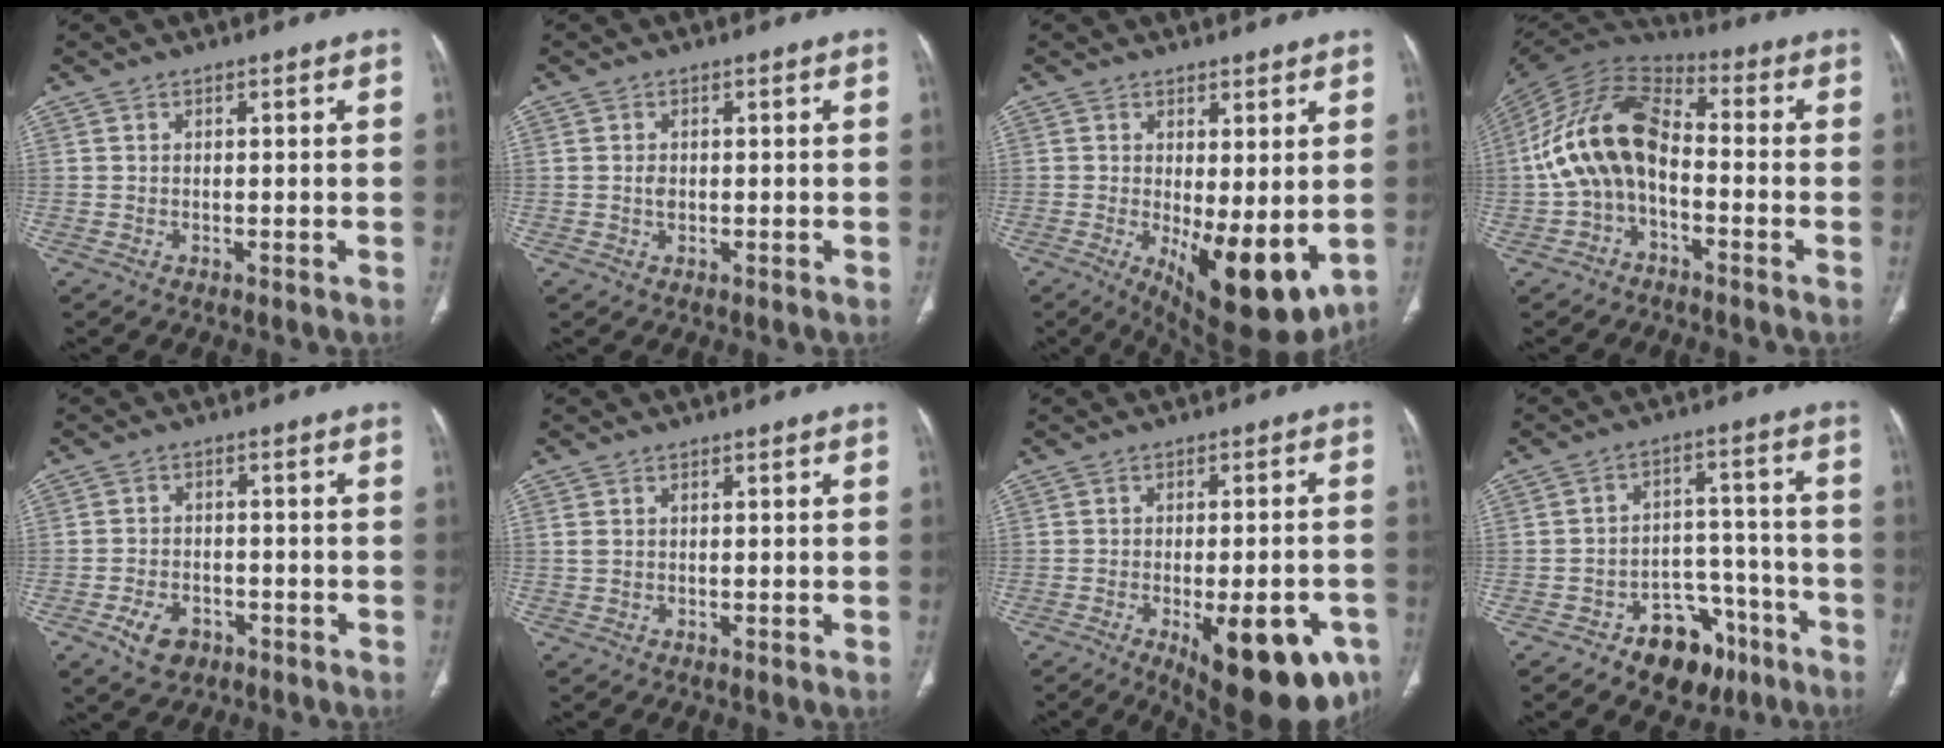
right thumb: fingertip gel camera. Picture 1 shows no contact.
{"total": 1.5, "force": [0.0, 1.1, 1.0], "torque": [-0.016, 0.001, 0.002]}
{"total": 12.7, "force": [-2.0, 4.9, 11.5], "torque": [-0.162, -0.030, -0.011]}
{"total": 15.3, "force": [-2.3, 9.4, 11.8], "torque": [-0.220, 0.055, -0.053]}
{"total": 5.9, "force": [-3.0, 3.9, 3.1], "torque": [-0.049, 0.019, -0.045]}
{"total": 1.3, "force": [0.3, 0.9, 0.9], "torque": [-0.029, 0.010, 0.013]}
{"total": 18.3, "force": [-8.0, 6.9, 14.9], "torque": [-0.138, 0.016, -0.093]}
{"total": 11.8, "force": [-7.3, 7.6, 5.2], "torque": [-0.033, 0.073, -0.103]}